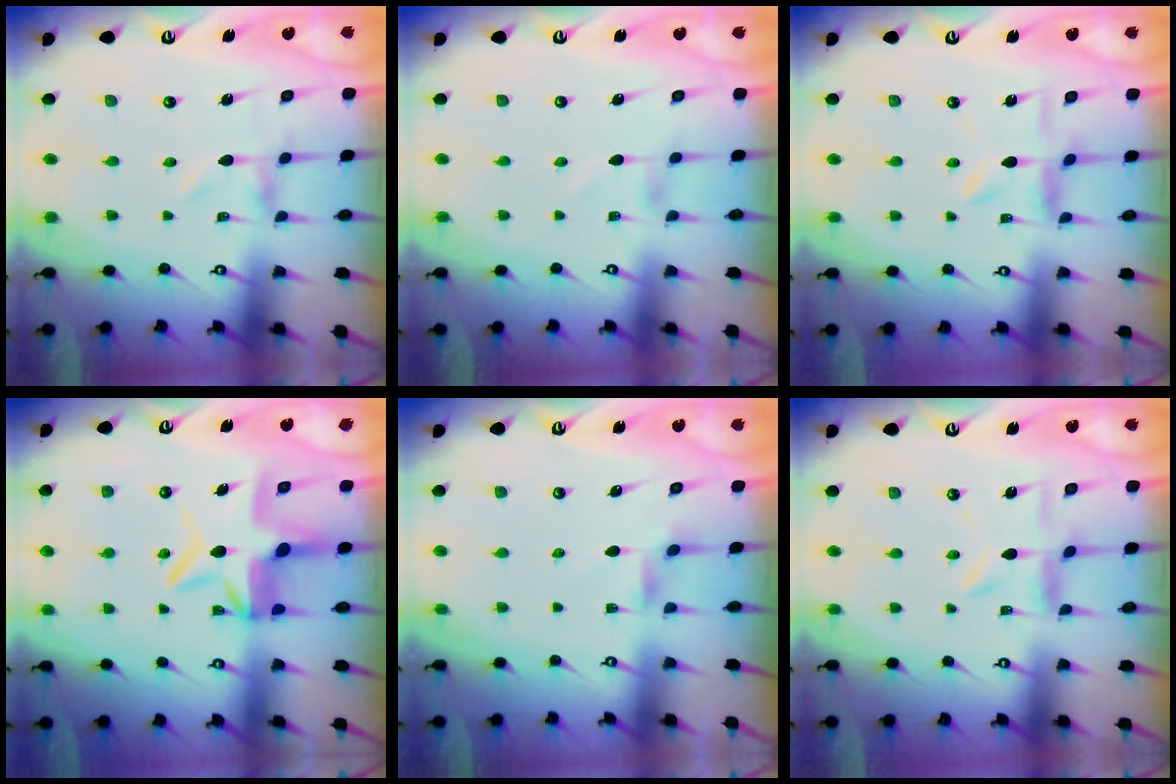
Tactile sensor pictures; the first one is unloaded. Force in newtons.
{"total": 0.6, "press": 0.6, "slide": 0.1}
{"total": 4.5, "press": 4.5, "slide": 0.5}
{"total": 7.9, "press": 7.6, "slide": 2.2}
{"total": 2.3, "press": 2.3, "slide": 0.4}
{"total": 4.5, "press": 4.5, "slide": 0.5}